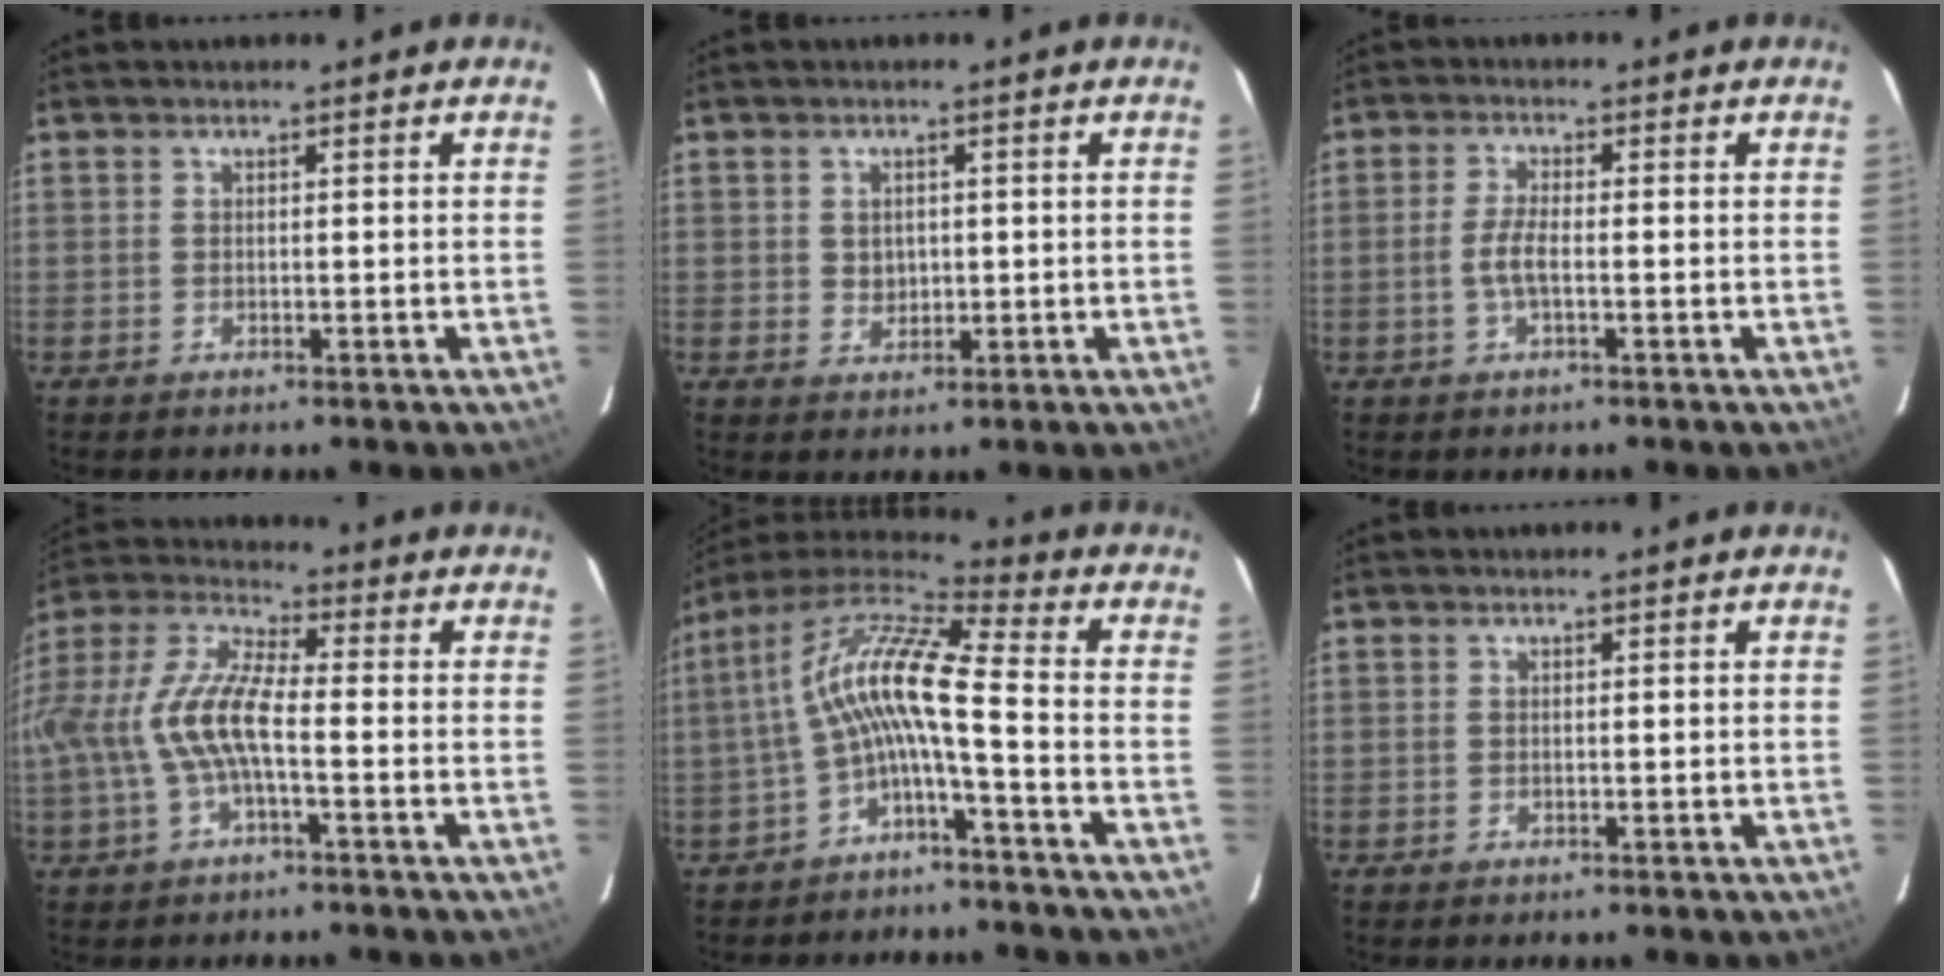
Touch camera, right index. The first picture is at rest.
{"total": 2.8, "force": [0.3, 2.5, 1.3], "torque": [-0.020, 0.003, 0.007]}
{"total": 3.8, "force": [-1.0, 0.8, 3.6], "torque": [-0.073, 0.001, -0.019]}
{"total": 12.3, "force": [-2.4, 3.7, 11.5], "torque": [-0.243, 0.007, -0.045]}
{"total": 11.8, "force": [-2.0, 1.4, 11.6], "torque": [-0.229, 0.019, -0.043]}
{"total": 0.0}